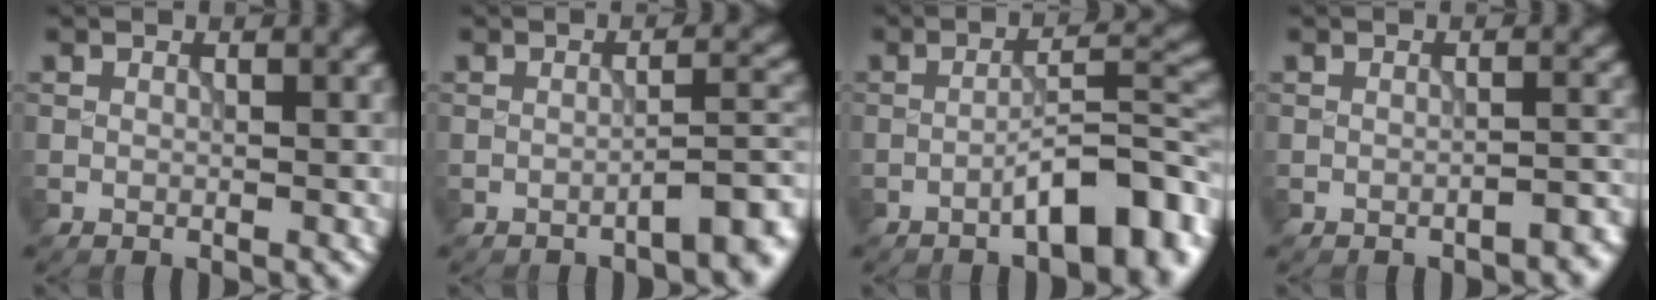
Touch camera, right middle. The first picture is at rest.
{"total": 4.0, "force": [-2.5, 1.0, 3.1], "torque": [-0.037, 0.013, -0.040]}
{"total": 7.3, "force": [-3.7, 2.0, 6.0], "torque": [-0.086, 0.016, -0.058]}
{"total": 1.9, "force": [-1.6, 0.4, 0.9], "torque": [-0.007, 0.006, -0.023]}